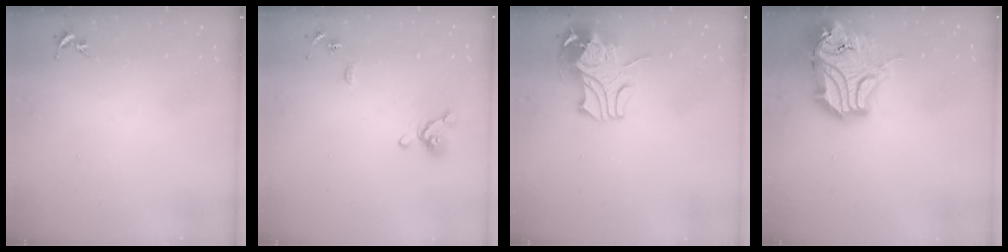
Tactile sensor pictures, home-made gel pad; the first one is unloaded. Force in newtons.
{"total": 9.9, "press": 9.8, "slide": 1.3}
{"total": 11.6, "press": 11.5, "slide": 1.6}
{"total": 21.9, "press": 21.7, "slide": 2.9}